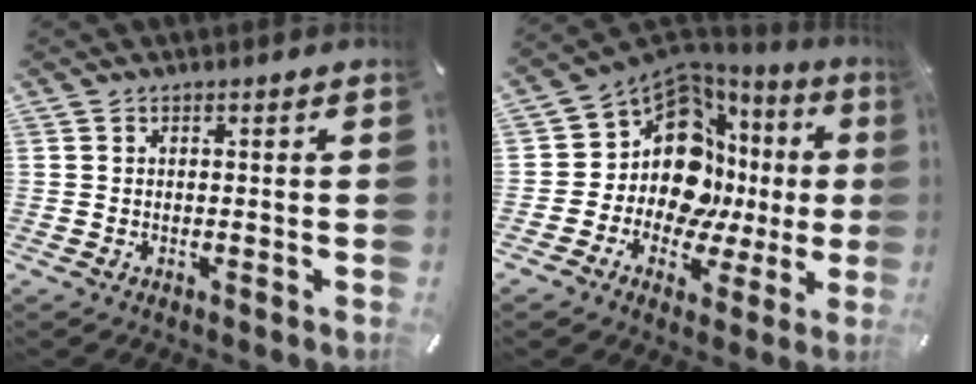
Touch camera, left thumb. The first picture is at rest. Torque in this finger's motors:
{"motor_torque": [2.12, 2.83, 0.82, -0.69, 0.20]}